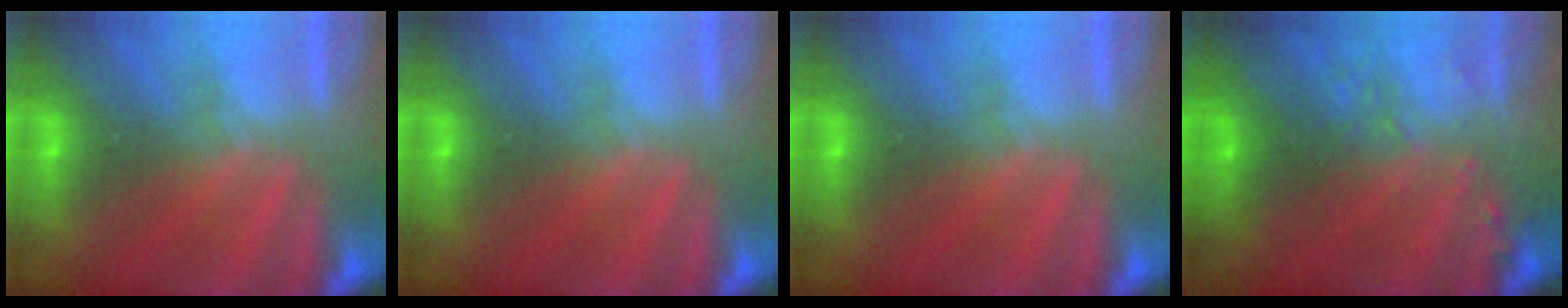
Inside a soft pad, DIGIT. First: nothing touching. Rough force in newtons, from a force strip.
{"total": 0.0}
{"total": 0.0}
{"total": 7.8}